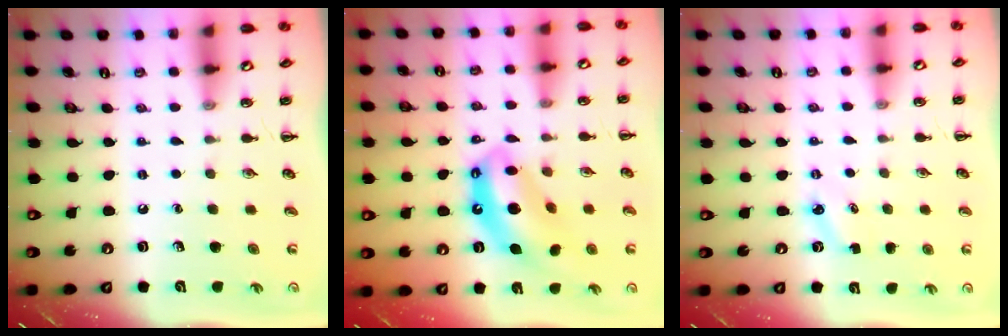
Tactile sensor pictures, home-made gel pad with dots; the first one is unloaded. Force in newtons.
{"total": 12.5, "press": 12.0, "slide": 3.5}
{"total": 3.2, "press": 3.0, "slide": 0.9}